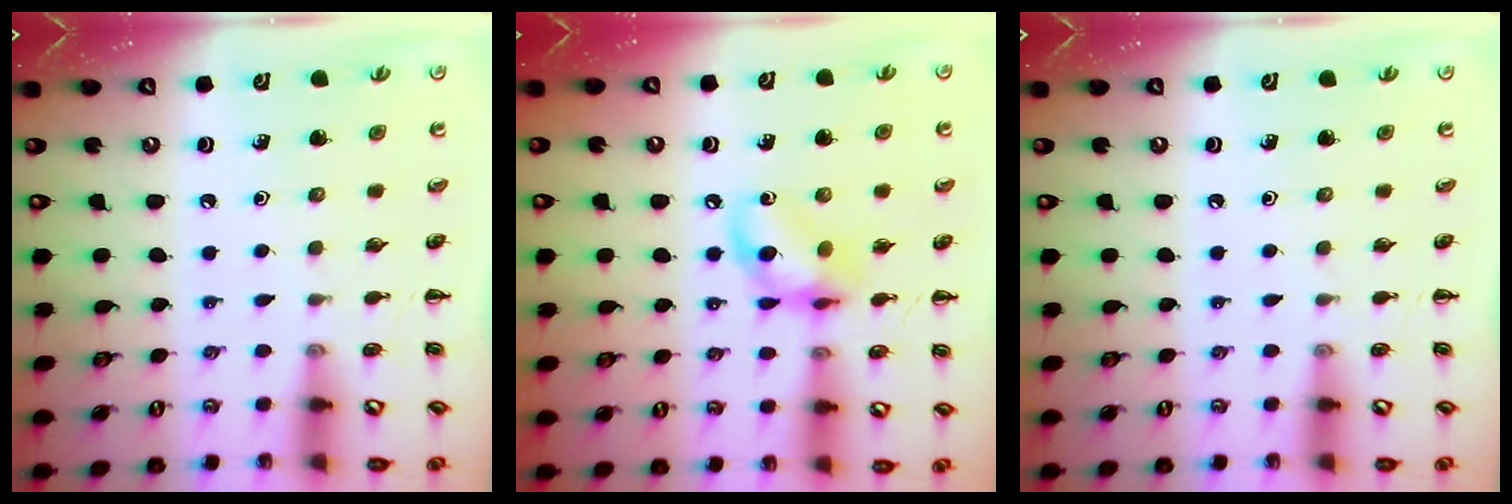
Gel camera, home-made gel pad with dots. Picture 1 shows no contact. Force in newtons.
{"total": 11.2, "press": 11.1, "slide": 1.7}
{"total": 0.0}